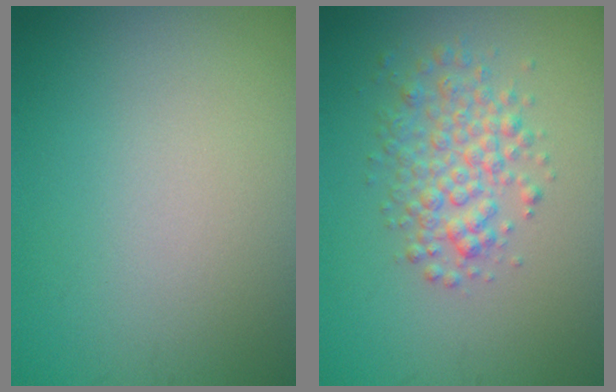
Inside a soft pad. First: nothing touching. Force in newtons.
{"total": 3.6, "press": 3.6, "slide": 0.1}